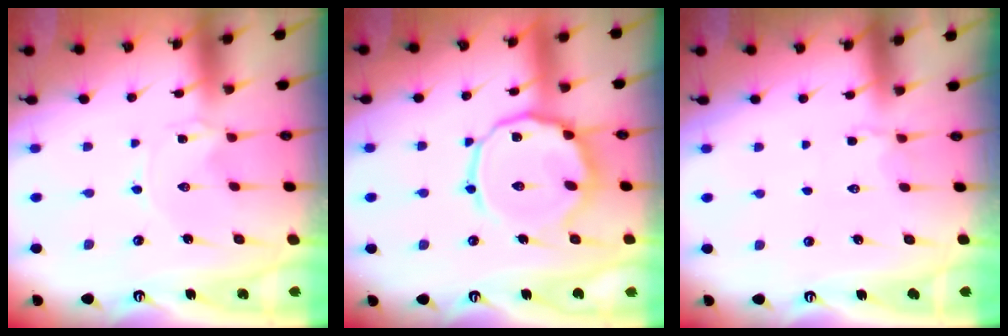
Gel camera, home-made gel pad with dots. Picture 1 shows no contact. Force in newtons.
{"total": 12.9, "press": 12.9, "slide": 1.1}
{"total": 2.6, "press": 2.2, "slide": 1.4}